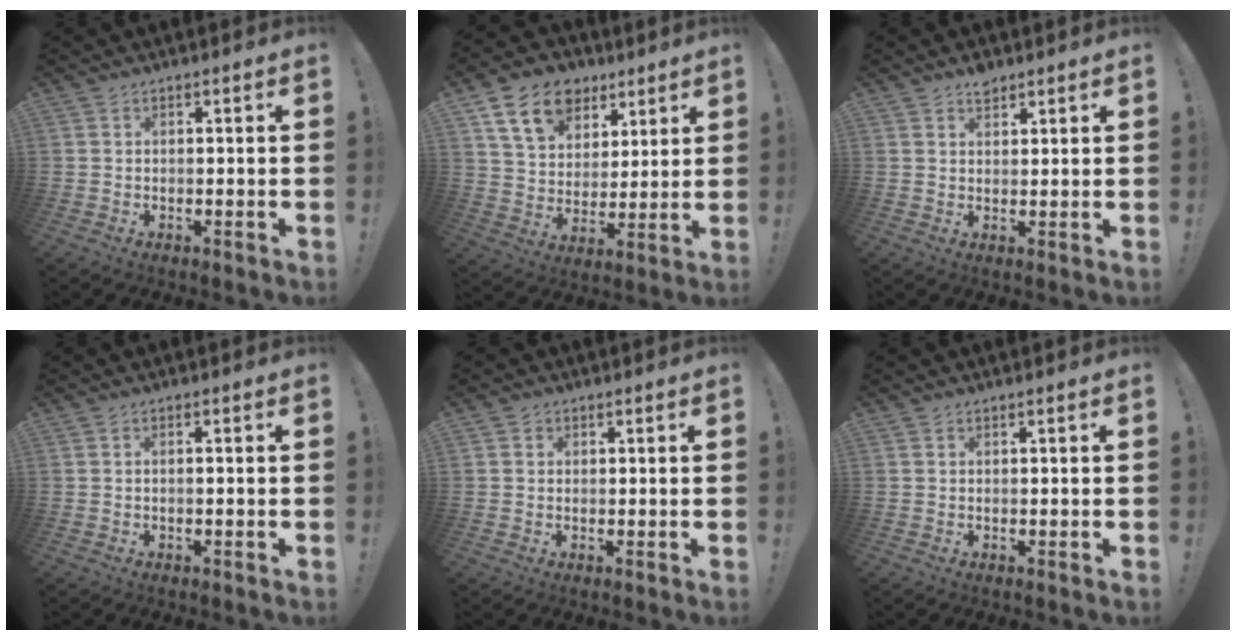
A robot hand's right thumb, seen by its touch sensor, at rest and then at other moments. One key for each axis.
{"total": 16.0, "fx": 8.6, "fy": 11.2, "fz": 7.7, "tx": -0.121, "ty": -0.039, "tz": 0.161}
{"total": 3.3, "fx": 2.6, "fy": 1.9, "fz": 0.8, "tx": -0.004, "ty": -0.014, "tz": 0.046}
{"total": 1.1, "fx": -0.5, "fy": -0.1, "fz": 1.0, "tx": -0.022, "ty": 0.001, "tz": -0.009}
{"total": 1.5, "fx": 0.6, "fy": 1.3, "fz": 0.2, "tx": 0.001, "ty": 0.002, "tz": 0.009}
{"total": 0.0}